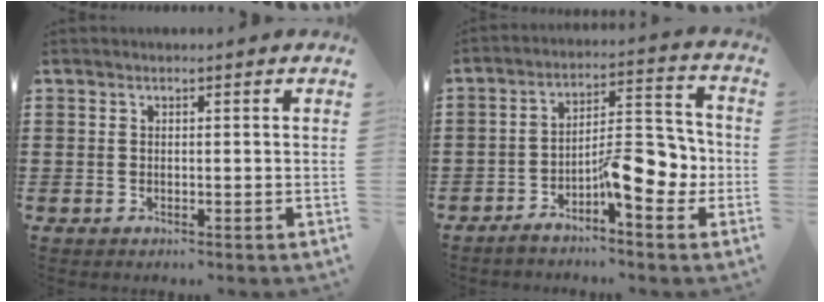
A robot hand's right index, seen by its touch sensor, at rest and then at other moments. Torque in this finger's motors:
{"motor_torque": [1.15, -0.01, 0.63, 0.11]}